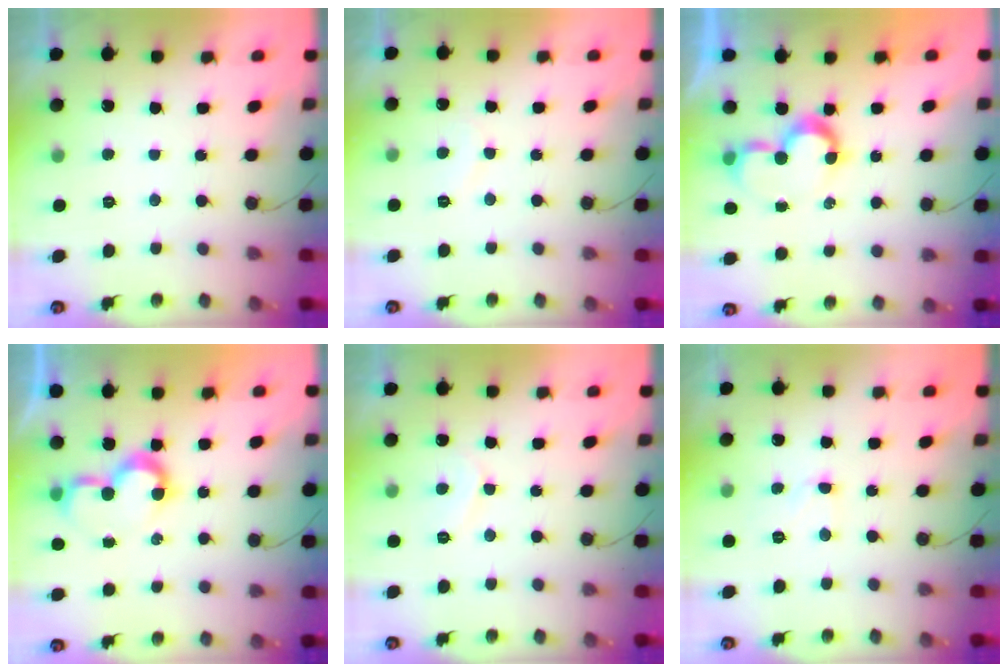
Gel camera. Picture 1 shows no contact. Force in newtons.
{"total": 5.5, "press": 5.5, "slide": 0.5}
{"total": 8.2, "press": 8.2, "slide": 0.1}
{"total": 7.5, "press": 7.4, "slide": 0.9}
{"total": 5.8, "press": 5.8, "slide": 0.4}
{"total": 3.7, "press": 3.7, "slide": 0.3}